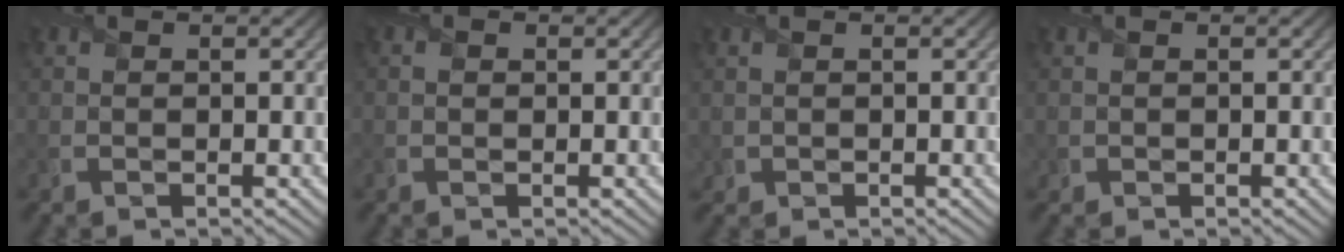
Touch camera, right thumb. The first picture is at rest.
{"total": 0.7, "force": [0.1, 0.6, 0.4], "torque": [-0.008, 0.000, 0.000]}
{"total": 1.0, "force": [0.0, 1.0, 0.0], "torque": [-0.001, -0.007, -0.001]}
{"total": 0.7, "force": [-0.2, 0.7, 0.0], "torque": [0.002, -0.006, -0.006]}